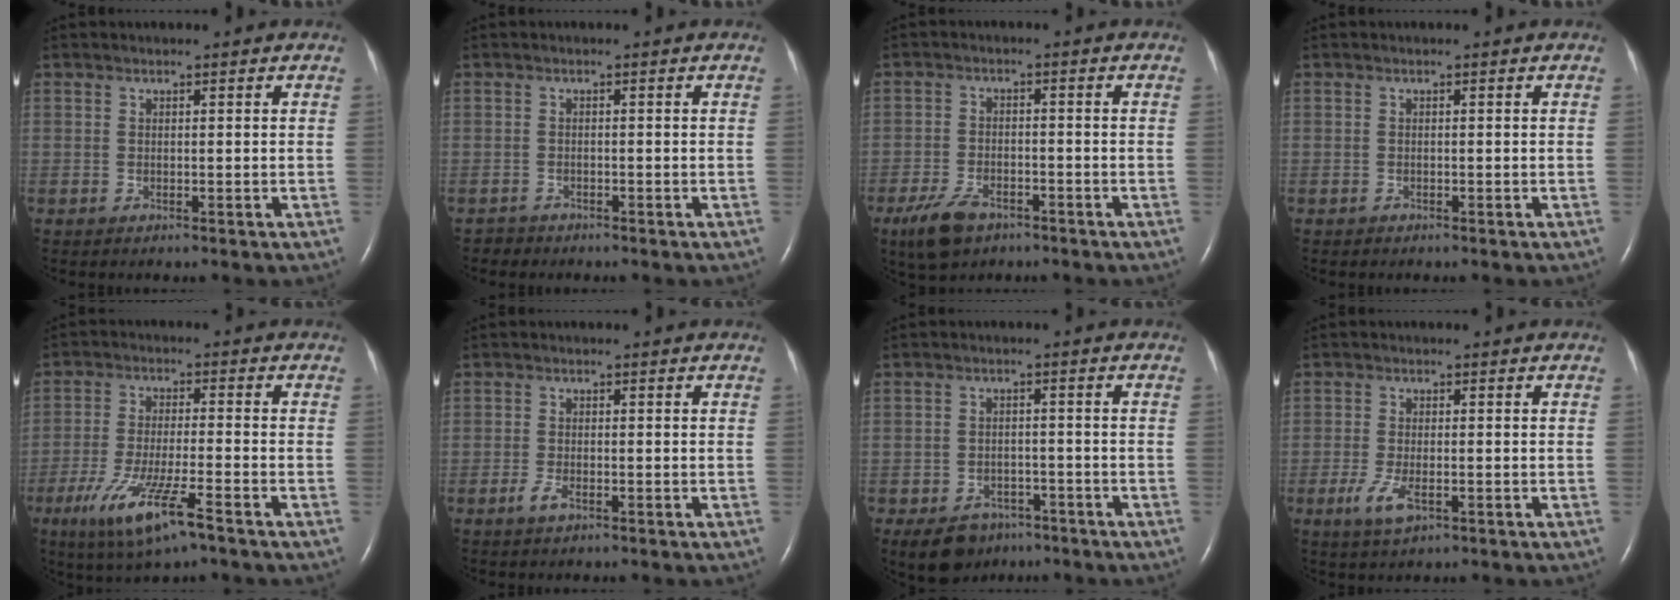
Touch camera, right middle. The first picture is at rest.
{"total": 1.2, "force": [-1.0, 0.5, -0.4], "torque": [0.001, -0.001, -0.020]}
{"total": 6.1, "force": [-4.0, 3.0, 3.5], "torque": [-0.080, -0.006, -0.066]}
{"total": 0.0}
{"total": 10.3, "force": [-5.8, 1.0, 8.4], "torque": [-0.166, -0.025, -0.101]}
{"total": 1.8, "force": [-1.0, 0.6, 1.4], "torque": [-0.036, -0.003, -0.021]}
{"total": 7.4, "force": [-5.2, 4.7, 2.4], "torque": [-0.042, 0.003, -0.074]}
{"total": 4.2, "force": [-1.7, 1.5, 3.5], "torque": [-0.081, -0.008, -0.029]}